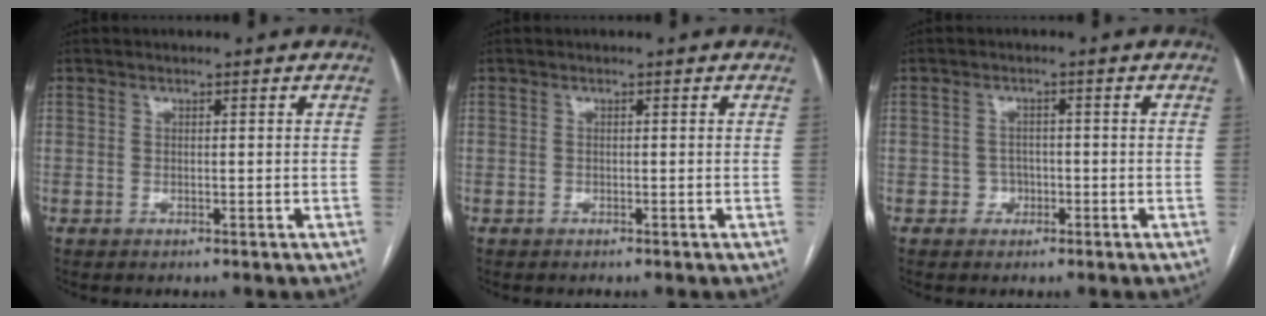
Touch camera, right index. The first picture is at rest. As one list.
[{"total": 0.0}, {"total": 2.0, "force": [-0.9, 1.7, 0.2], "torque": [0.005, 0.010, -0.016]}]